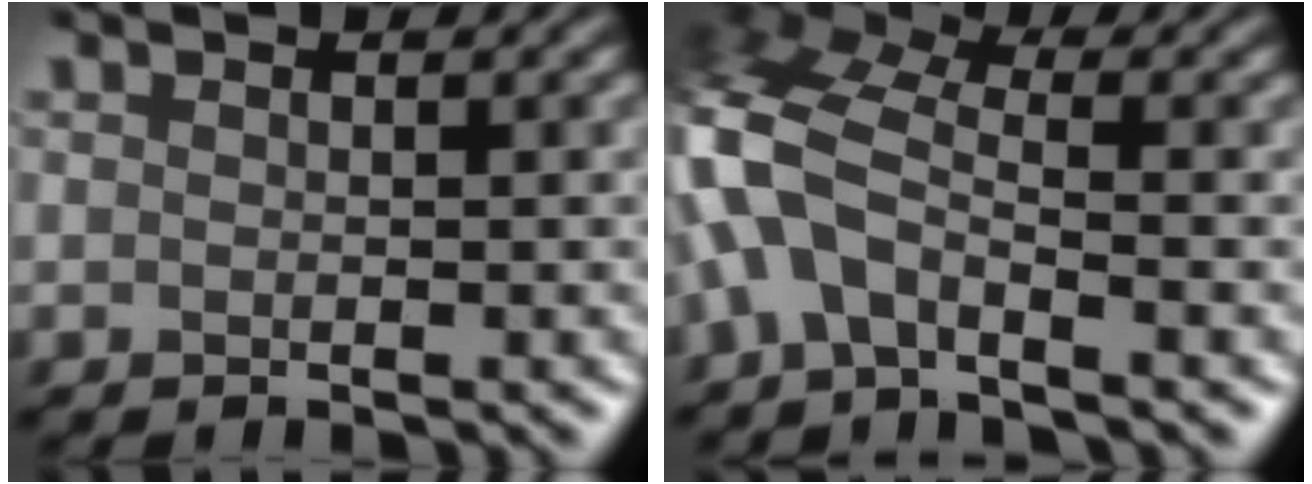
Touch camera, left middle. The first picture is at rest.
{"total": 7.4, "force": [-2.3, 3.9, 5.9], "torque": [-0.169, 0.012, -0.052]}